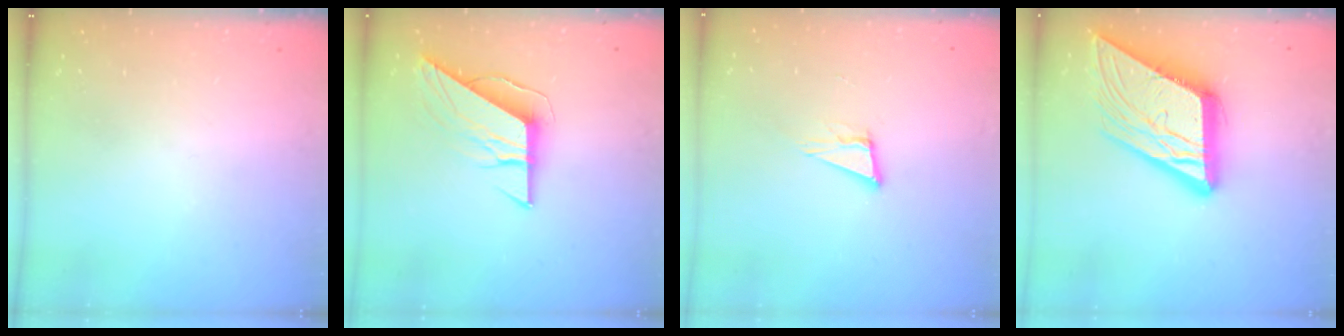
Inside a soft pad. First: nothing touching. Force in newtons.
{"total": 11.1, "press": 11.0, "slide": 1.2}
{"total": 7.7, "press": 7.0, "slide": 3.2}
{"total": 18.7, "press": 18.6, "slide": 2.1}